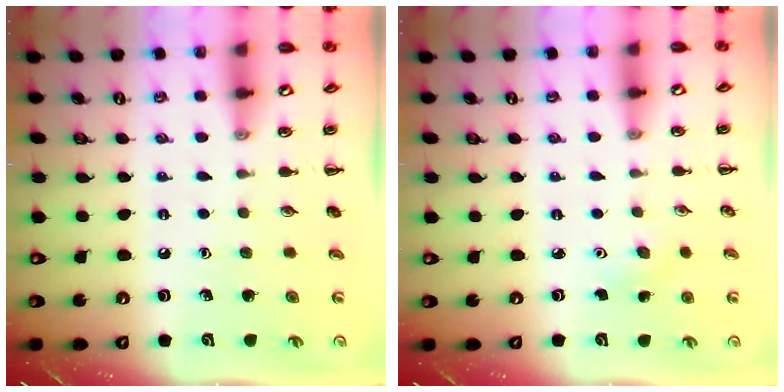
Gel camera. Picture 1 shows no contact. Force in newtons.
{"total": 2.9, "press": 2.8, "slide": 0.8}